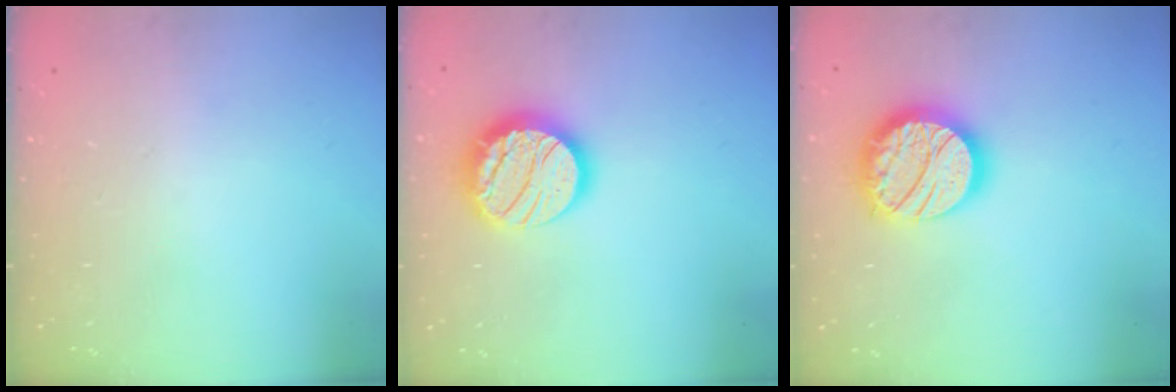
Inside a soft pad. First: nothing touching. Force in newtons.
{"total": 16.6, "press": 16.5, "slide": 1.1}
{"total": 18.8, "press": 18.7, "slide": 1.2}